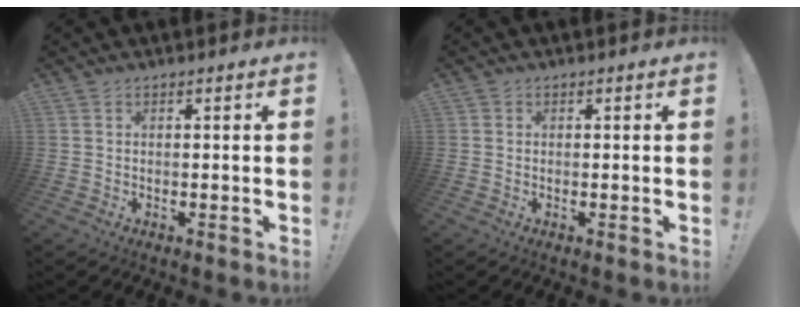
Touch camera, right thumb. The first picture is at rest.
{"total": 0.6, "force": [0.0, 0.6, -0.1], "torque": [-0.002, 0.002, 0.002]}